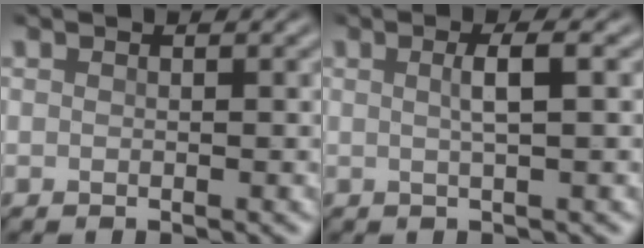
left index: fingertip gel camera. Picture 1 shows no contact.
{"total": 2.4, "force": [0.1, 0.6, 2.3], "torque": [-0.036, 0.002, -0.003]}